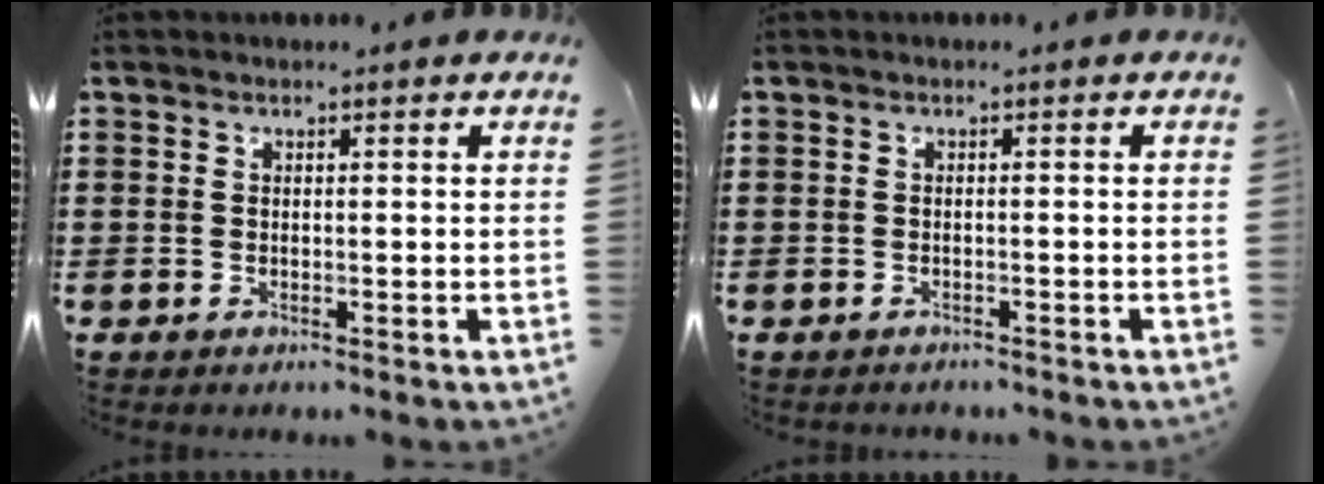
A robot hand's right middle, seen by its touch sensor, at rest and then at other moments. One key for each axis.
{"total": 0.6, "fx": -0.6, "fy": 0.1, "fz": 0.0, "tx": -0.001, "ty": 0.001, "tz": -0.013}